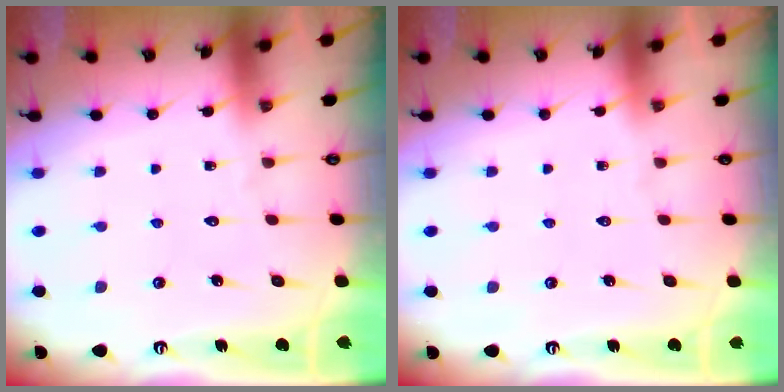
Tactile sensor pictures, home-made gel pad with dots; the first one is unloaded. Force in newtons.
{"total": 0.0}